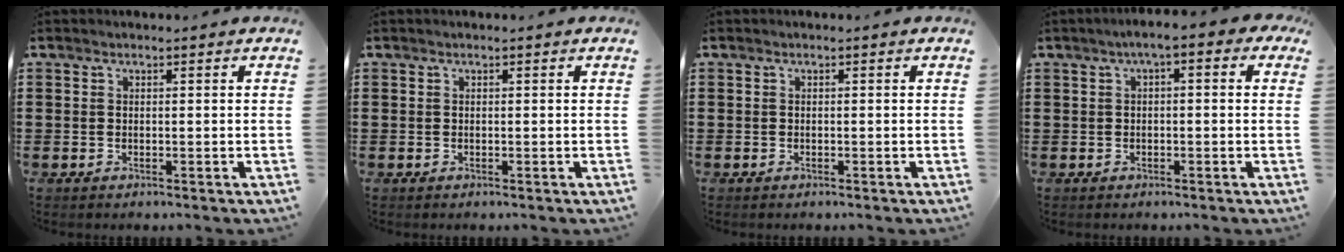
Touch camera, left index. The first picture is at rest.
{"total": 0.0}
{"total": 0.0}
{"total": 2.5, "force": [-0.4, 0.7, 2.4], "torque": [-0.044, 0.007, -0.012]}